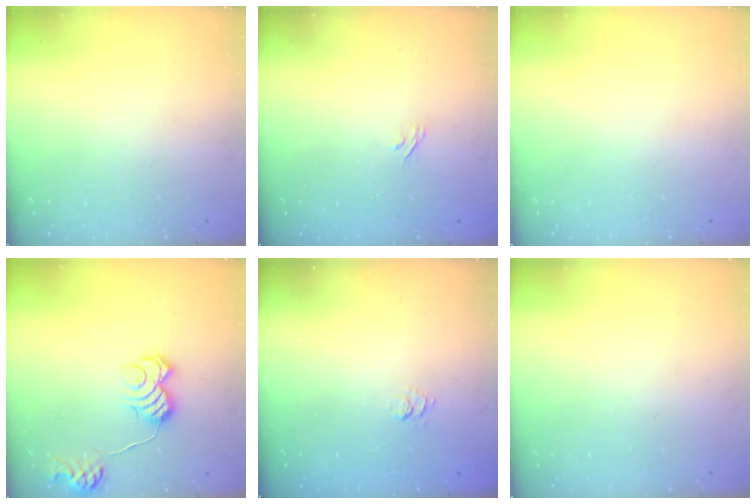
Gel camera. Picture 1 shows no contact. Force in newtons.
{"total": 2.2, "press": 1.9, "slide": 1.1}
{"total": 0.0}
{"total": 11.4, "press": 11.4, "slide": 0.5}
{"total": 2.5, "press": 2.0, "slide": 1.4}
{"total": 0.0}